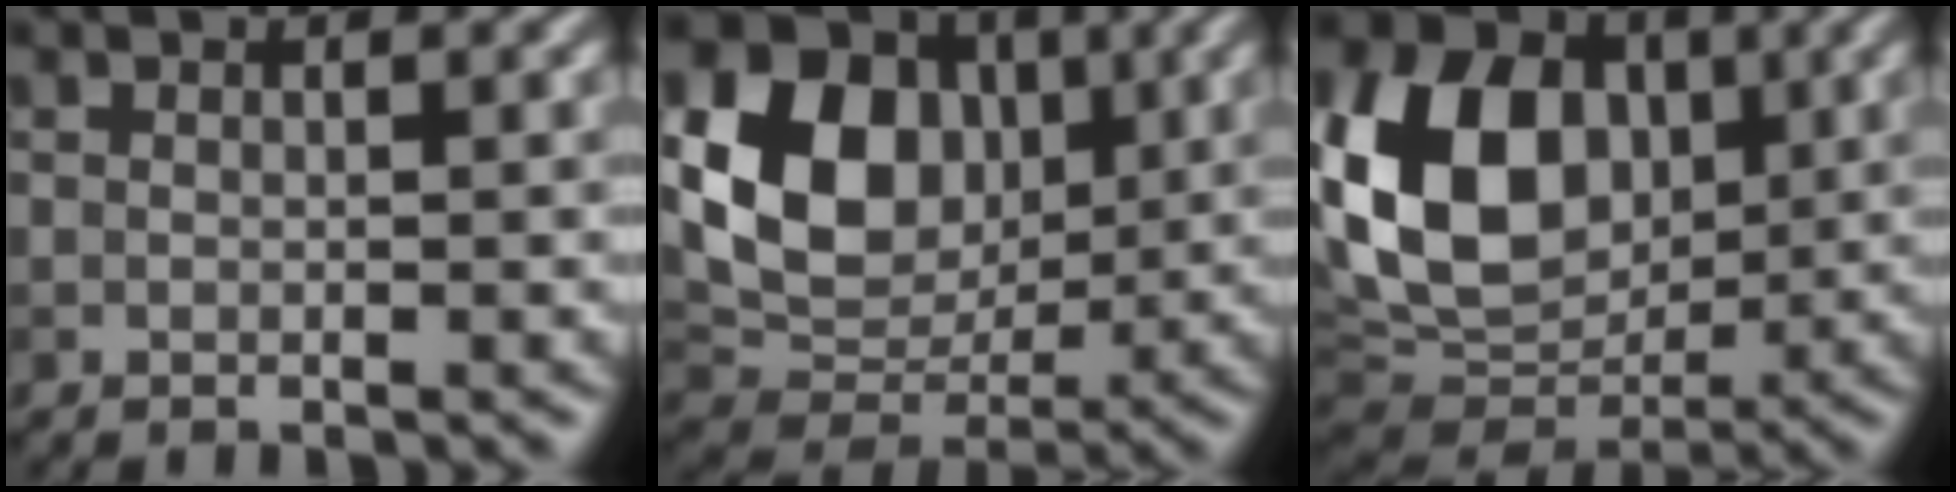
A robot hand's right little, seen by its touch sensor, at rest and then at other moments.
{"total": 10.3, "force": [1.9, 7.9, 6.4], "torque": [-0.121, -0.002, 0.027]}
{"total": 12.2, "force": [1.7, 9.1, 8.0], "torque": [-0.165, 0.008, 0.021]}